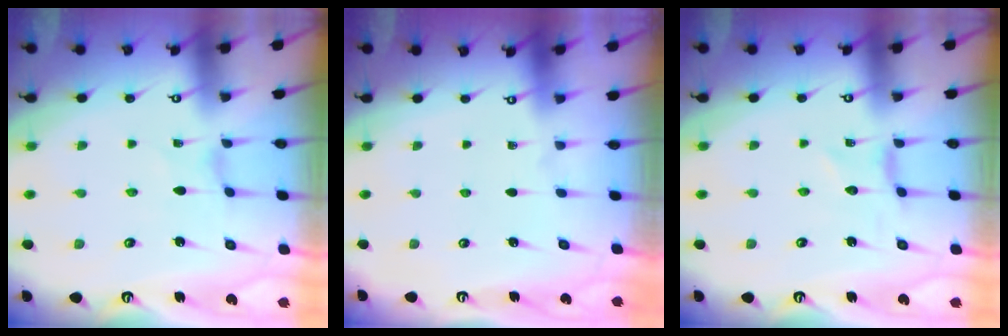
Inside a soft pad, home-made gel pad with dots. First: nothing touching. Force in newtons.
{"total": 0.0}
{"total": 0.0}